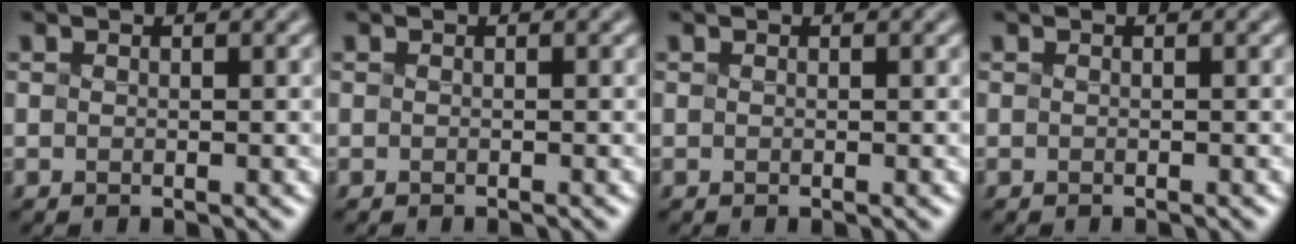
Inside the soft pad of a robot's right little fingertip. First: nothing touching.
{"total": 0.6, "force": [-0.6, 0.1, 0.2], "torque": [0.002, 0.000, -0.010]}
{"total": 0.0}
{"total": 0.6, "force": [-0.6, 0.0, 0.2], "torque": [0.002, 0.000, -0.009]}